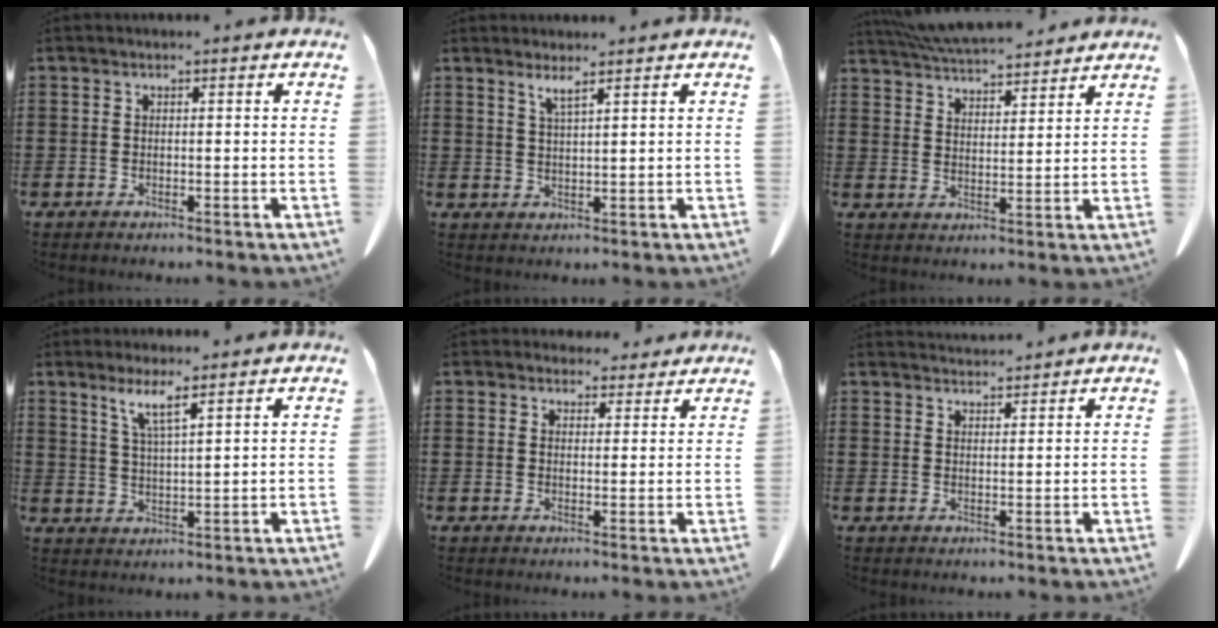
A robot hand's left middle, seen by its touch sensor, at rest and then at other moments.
{"total": 2.2, "force": [1.8, -0.1, 1.3], "torque": [-0.030, 0.000, 0.032]}
{"total": 6.1, "force": [5.9, 0.8, 1.4], "torque": [-0.051, -0.023, 0.106]}
{"total": 4.6, "force": [3.2, 0.0, 3.2], "torque": [-0.074, -0.004, 0.055]}
{"total": 3.6, "force": [3.4, 1.3, 0.2], "torque": [-0.007, -0.010, 0.063]}
{"total": 2.4, "force": [2.4, 0.0, 0.0], "torque": [-0.007, -0.006, 0.046]}